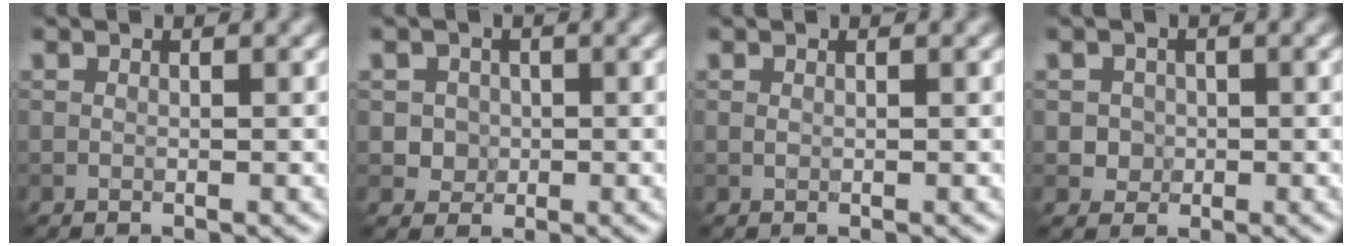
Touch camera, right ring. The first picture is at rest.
{"total": 2.2, "force": [0.3, 2.1, 0.7], "torque": [0.000, 0.002, 0.013]}
{"total": 0.0}
{"total": 1.8, "force": [0.1, 1.7, 0.5], "torque": [0.005, 0.000, 0.012]}